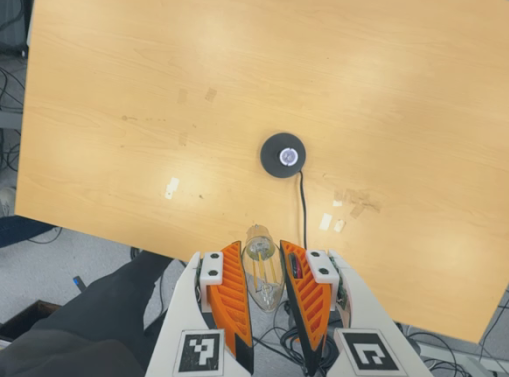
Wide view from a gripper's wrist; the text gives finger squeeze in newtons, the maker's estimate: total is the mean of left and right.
{"total": 9.3, "left": 8.9, "right": 9.7}